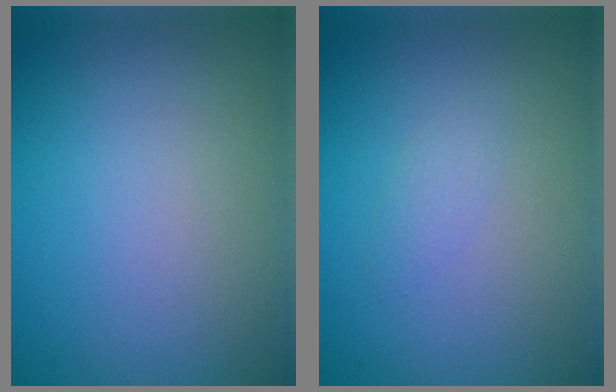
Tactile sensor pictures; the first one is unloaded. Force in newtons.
{"total": 0.9, "press": 0.9, "slide": 0.0}